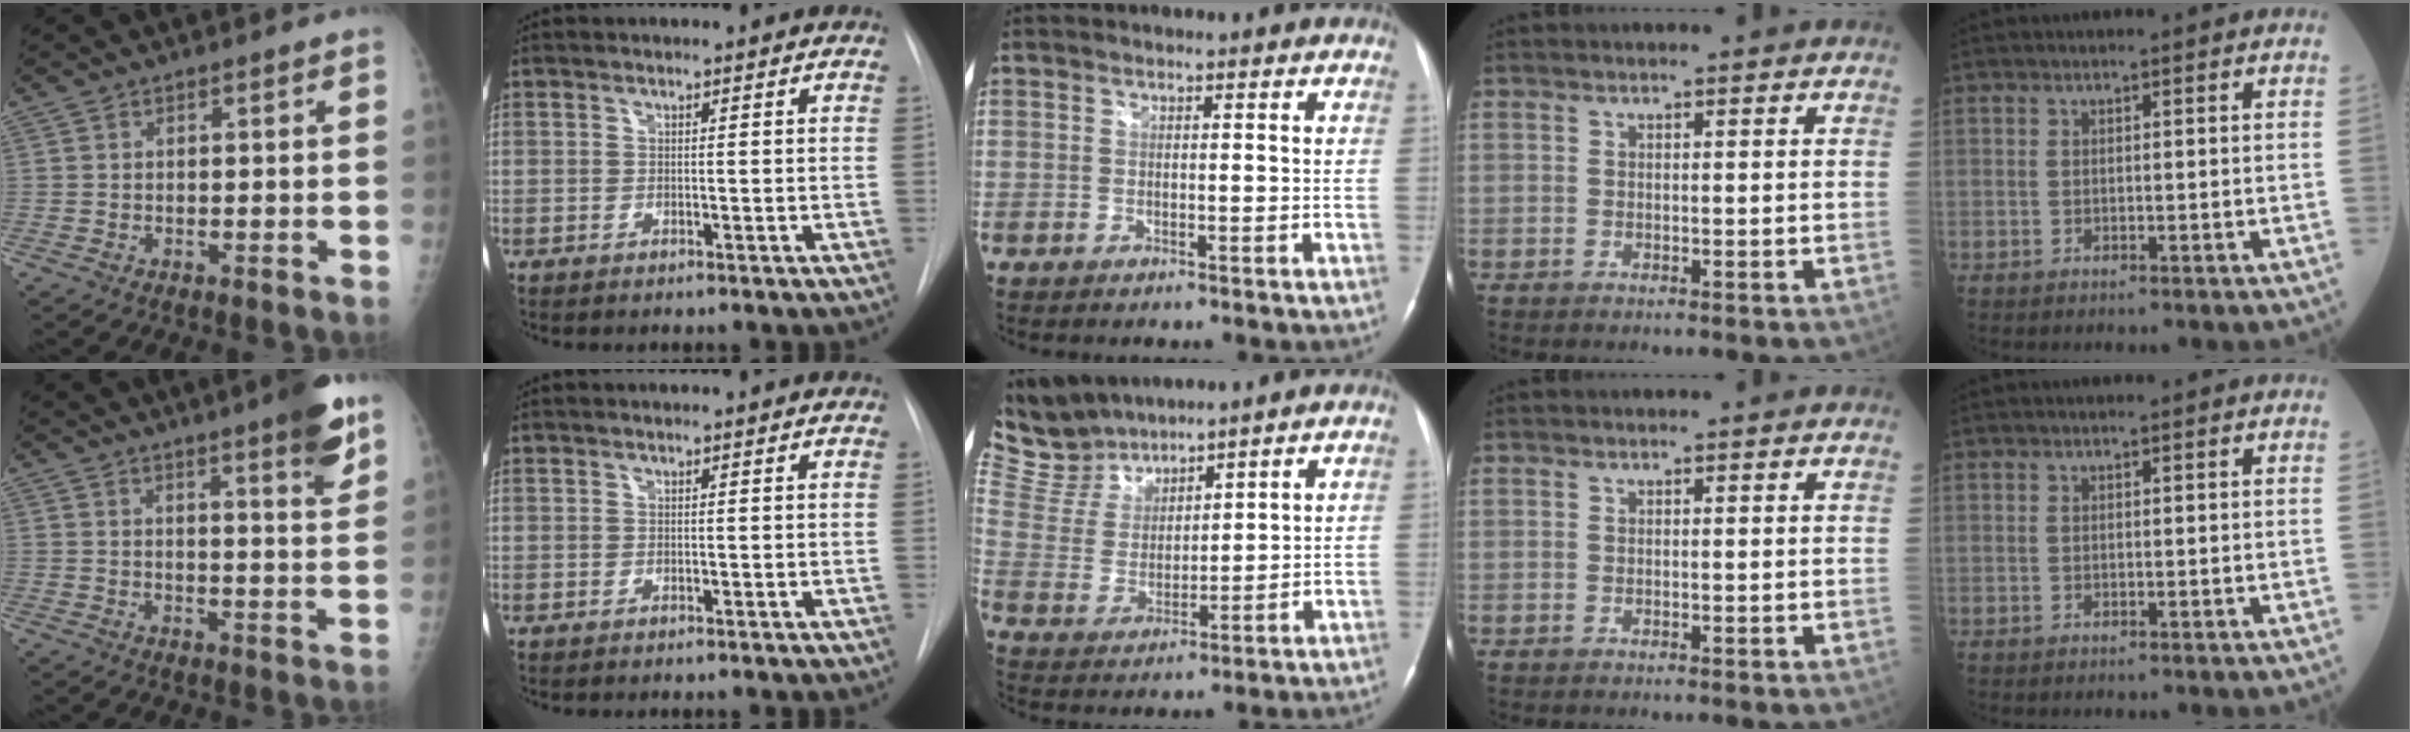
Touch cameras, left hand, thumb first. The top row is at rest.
{"thumb": {"total": 9.0, "force": [5.6, 0.9, 7.0], "torque": [-0.081, -0.031, 0.072]}, "middle": {"total": 9.5, "force": [9.0, 2.7, 1.1], "torque": [-0.044, 0.015, 0.196]}}